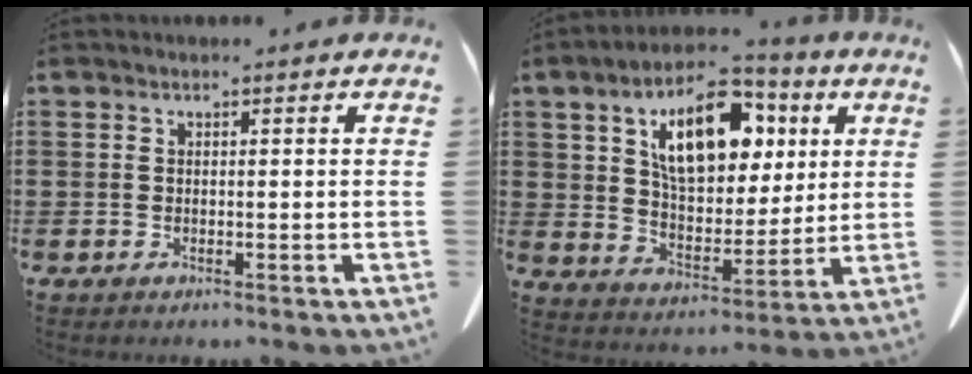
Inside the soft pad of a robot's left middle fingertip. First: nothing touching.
{"total": 13.5, "force": [5.6, 7.4, 9.8], "torque": [-0.181, 0.004, 0.096]}